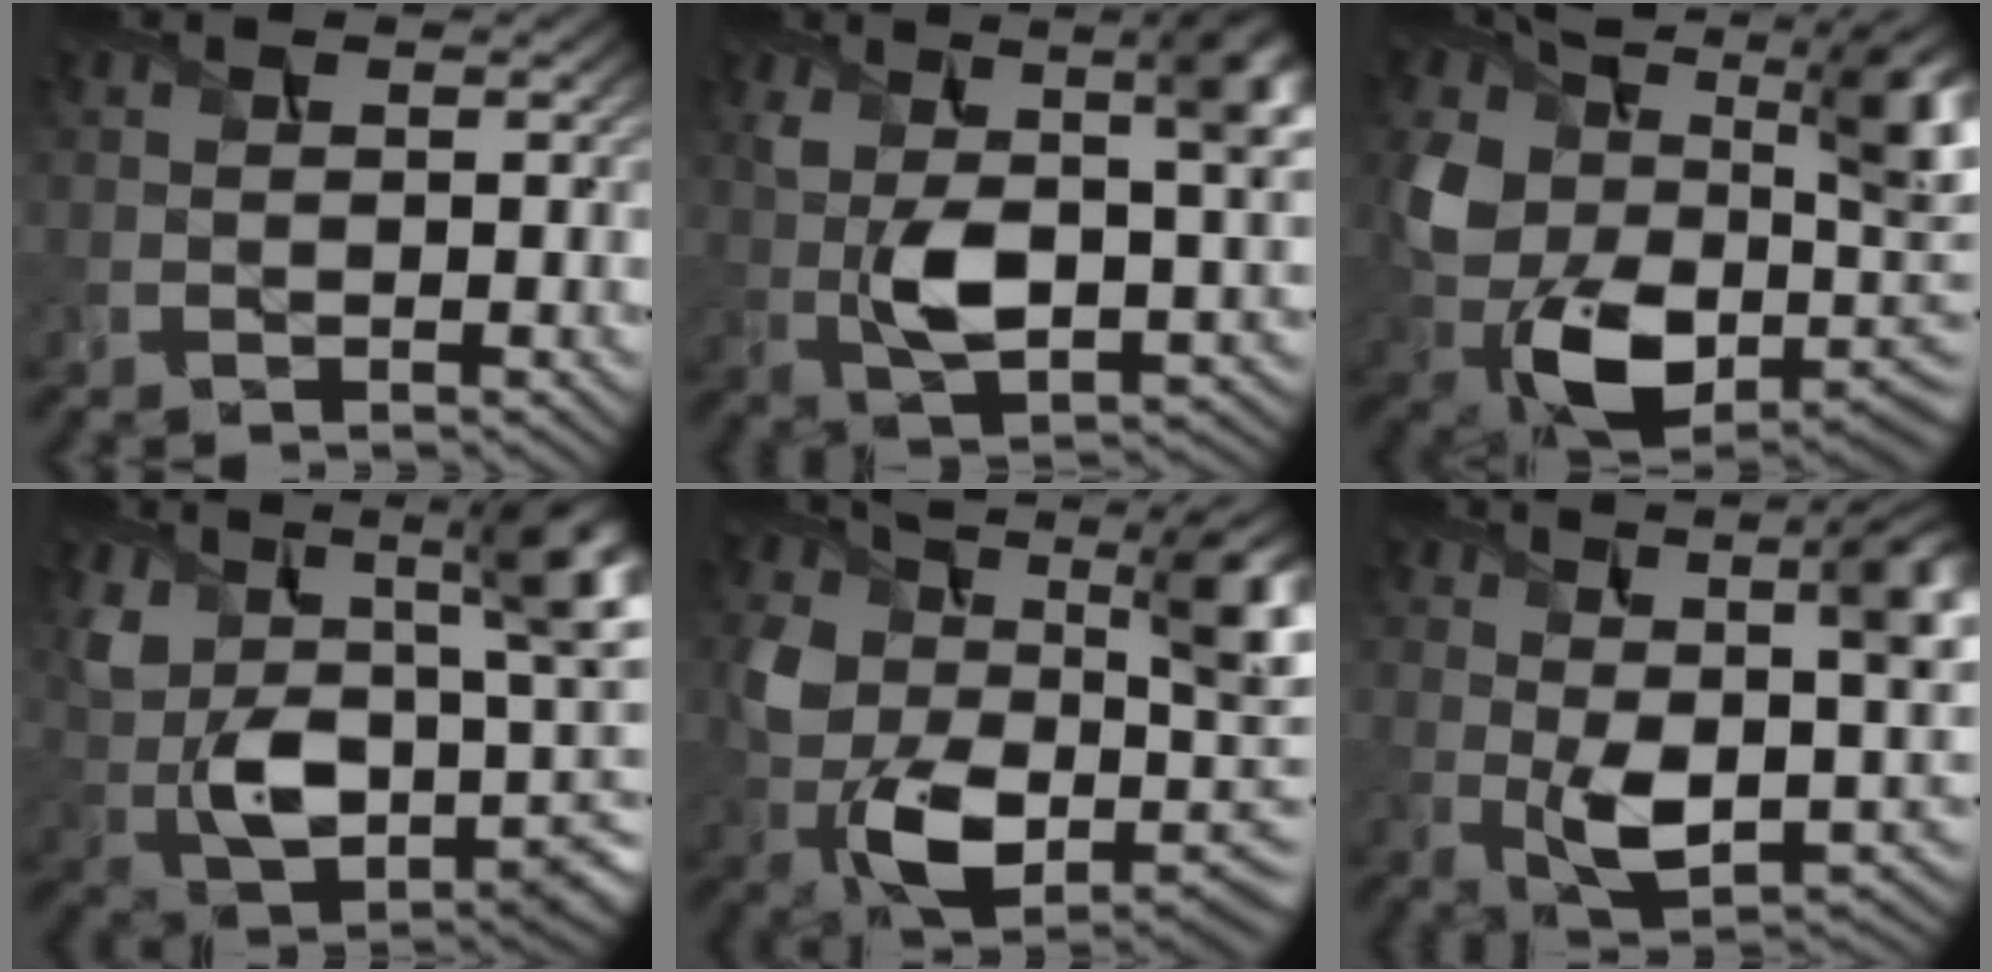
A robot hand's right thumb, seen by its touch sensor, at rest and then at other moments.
{"total": 12.4, "force": [1.7, 6.1, 10.6], "torque": [-0.191, -0.012, 0.032]}
{"total": 17.6, "force": [3.0, 11.3, 13.2], "torque": [-0.261, -0.038, 0.064]}
{"total": 15.7, "force": [2.7, 9.1, 12.5], "torque": [-0.233, -0.022, 0.062]}
{"total": 15.1, "force": [1.4, 9.3, 11.8], "torque": [-0.213, -0.034, 0.025]}
{"total": 13.6, "force": [1.8, 6.8, 11.6], "torque": [-0.190, -0.010, 0.033]}